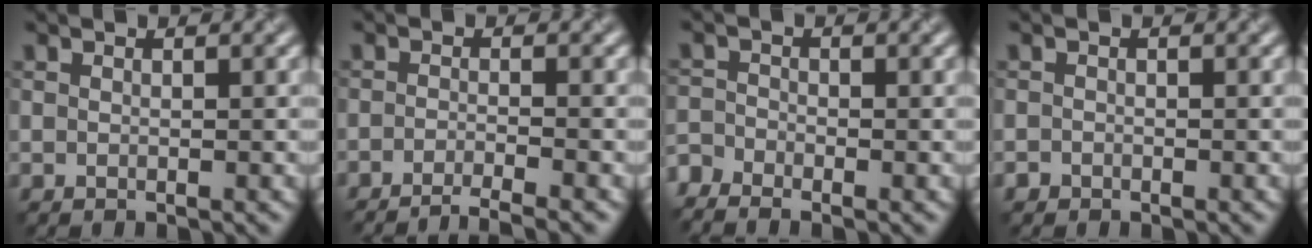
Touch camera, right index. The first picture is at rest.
{"total": 3.2, "force": [-2.5, 0.3, 2.0], "torque": [-0.033, 0.004, -0.051]}
{"total": 2.5, "force": [-2.4, 0.5, 0.7], "torque": [-0.027, -0.014, -0.049]}
{"total": 0.6, "force": [-0.4, 0.4, -0.1], "torque": [0.004, 0.001, -0.009]}